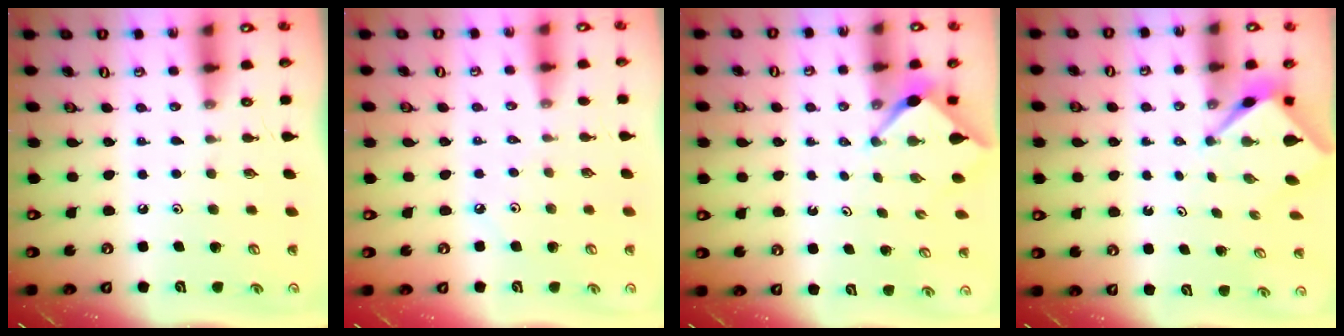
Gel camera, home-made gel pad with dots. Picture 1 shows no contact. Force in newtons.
{"total": 1.6, "press": 1.6, "slide": 0.3}
{"total": 2.6, "press": 2.6, "slide": 0.3}
{"total": 2.6, "press": 2.6, "slide": 0.2}